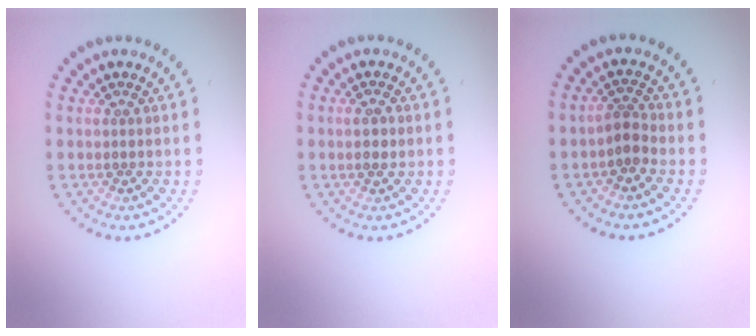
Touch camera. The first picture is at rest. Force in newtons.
{"total": 1.5, "press": 1.5, "slide": 0.4}
{"total": 1.7, "press": 1.3, "slide": 1.0}